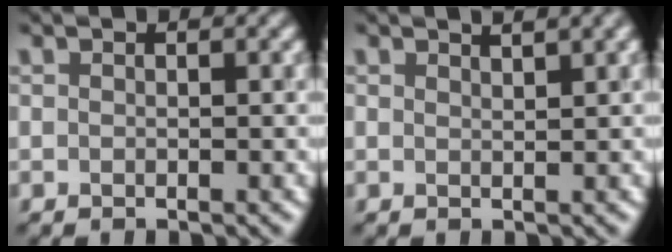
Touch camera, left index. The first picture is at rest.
{"total": 1.9, "force": [1.5, 0.3, 1.2], "torque": [-0.009, 0.005, 0.021]}